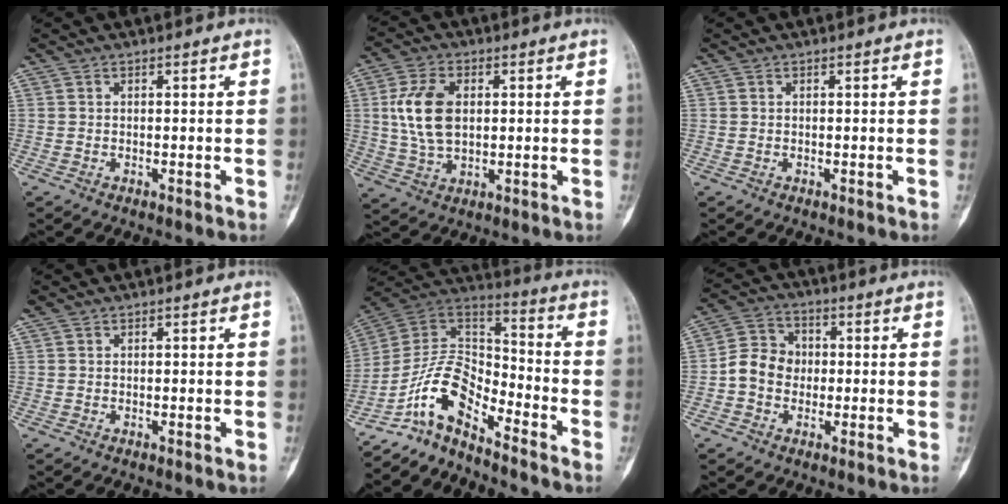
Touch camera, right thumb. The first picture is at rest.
{"total": 10.5, "force": [1.5, 6.5, 8.2], "torque": [-0.159, 0.001, 0.034]}
{"total": 0.0}
{"total": 0.6, "force": [0.4, 0.4, 0.2], "torque": [-0.004, 0.007, 0.008]}
{"total": 12.1, "force": [-8.6, 5.0, 6.8], "torque": [-0.114, 0.098, -0.170]}
{"total": 7.8, "force": [-0.9, 6.8, 3.7], "torque": [-0.045, 0.024, -0.029]}